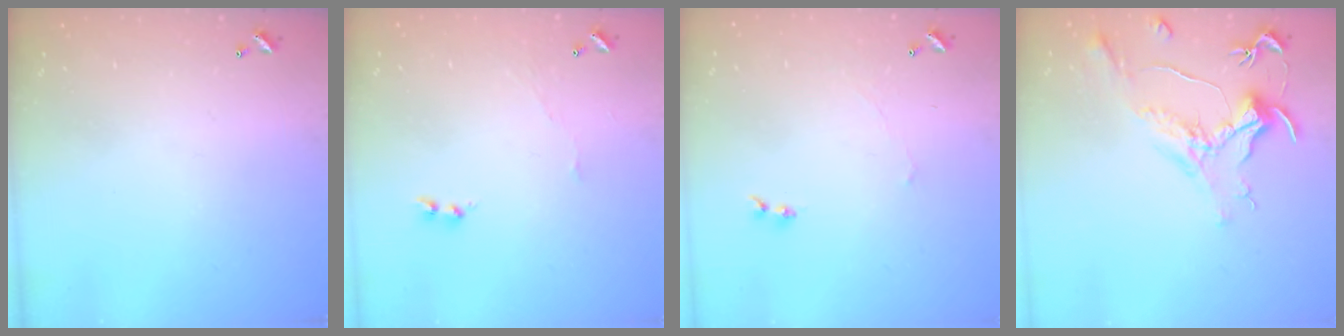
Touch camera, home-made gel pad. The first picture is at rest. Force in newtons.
{"total": 3.8, "press": 3.7, "slide": 0.6}
{"total": 0.7, "press": 0.1, "slide": 0.7}
{"total": 1.5, "press": 1.2, "slide": 0.9}